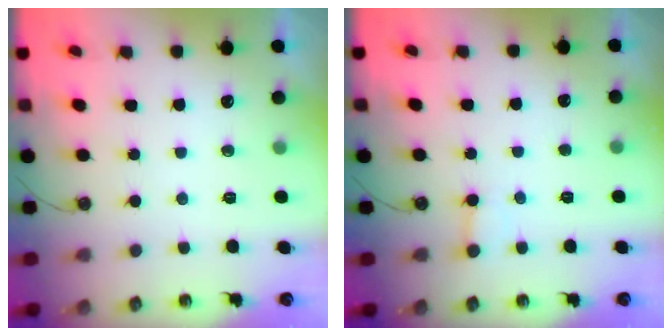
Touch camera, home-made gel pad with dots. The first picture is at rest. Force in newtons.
{"total": 2.5, "press": 2.5, "slide": 0.1}